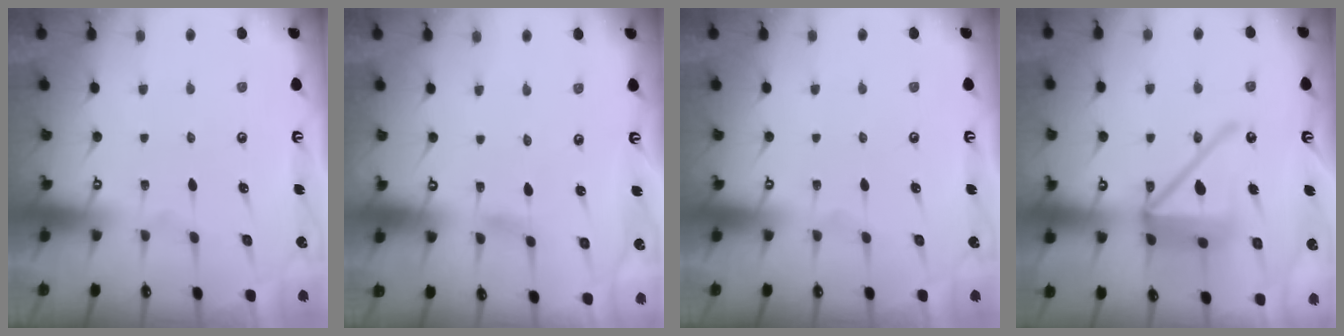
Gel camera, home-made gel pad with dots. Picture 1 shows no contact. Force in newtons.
{"total": 1.0, "press": 1.0, "slide": 0.1}
{"total": 0.0}
{"total": 17.7, "press": 17.5, "slide": 2.5}